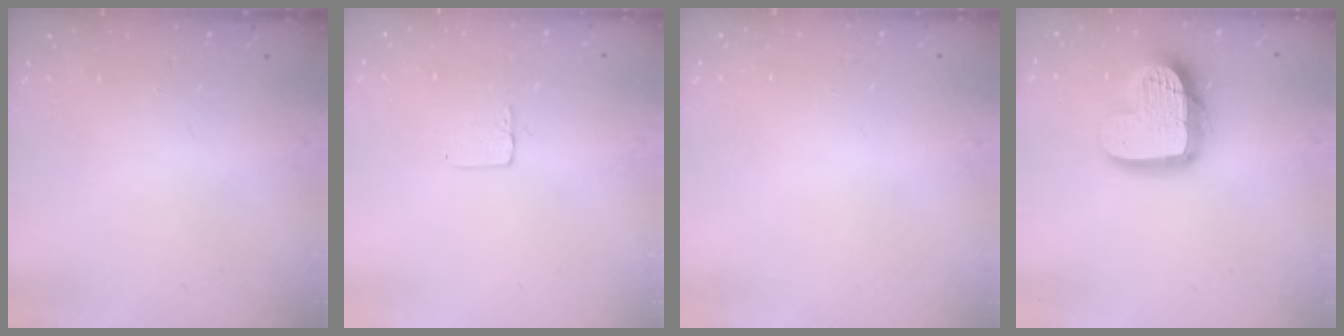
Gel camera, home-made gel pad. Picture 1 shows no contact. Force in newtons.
{"total": 3.9, "press": 3.9, "slide": 0.1}
{"total": 0.0}
{"total": 16.5, "press": 16.4, "slide": 1.3}